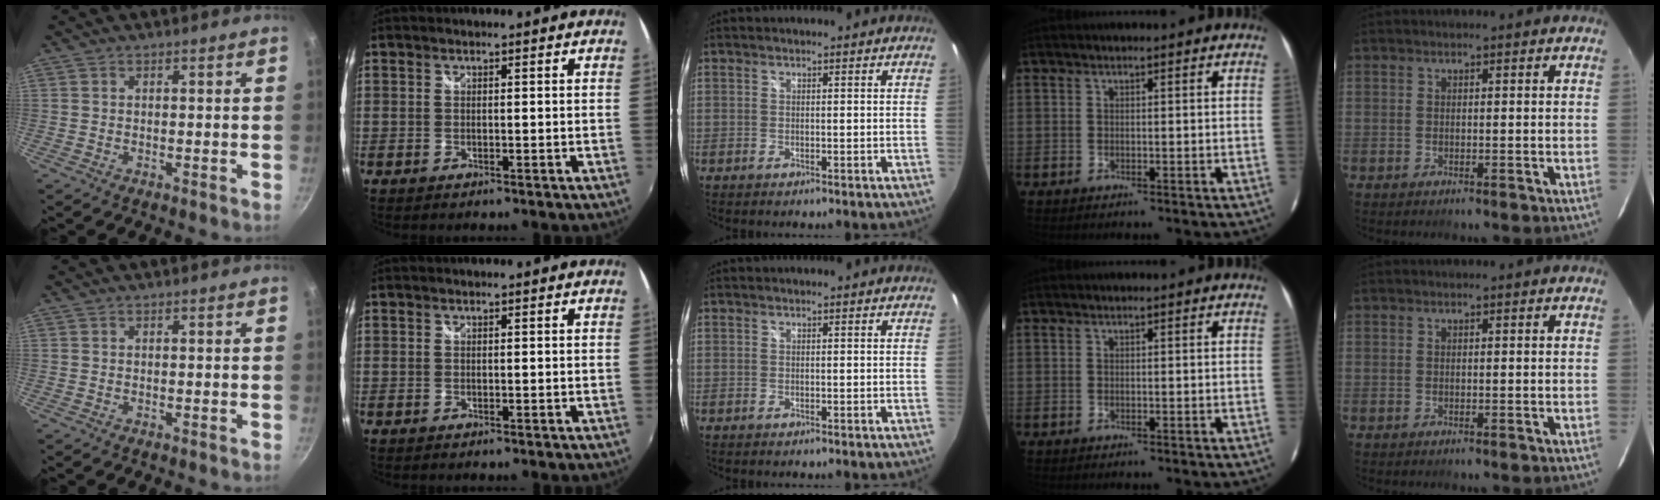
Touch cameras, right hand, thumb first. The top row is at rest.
{}